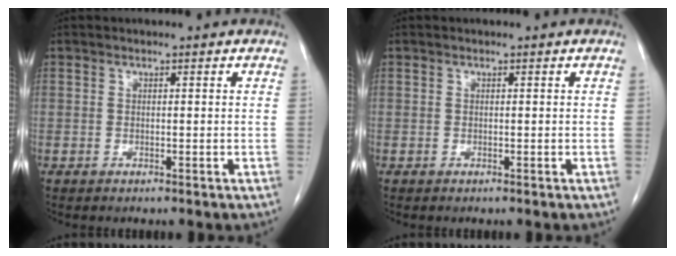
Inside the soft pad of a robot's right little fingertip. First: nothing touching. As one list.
[{"total": 0.0}]